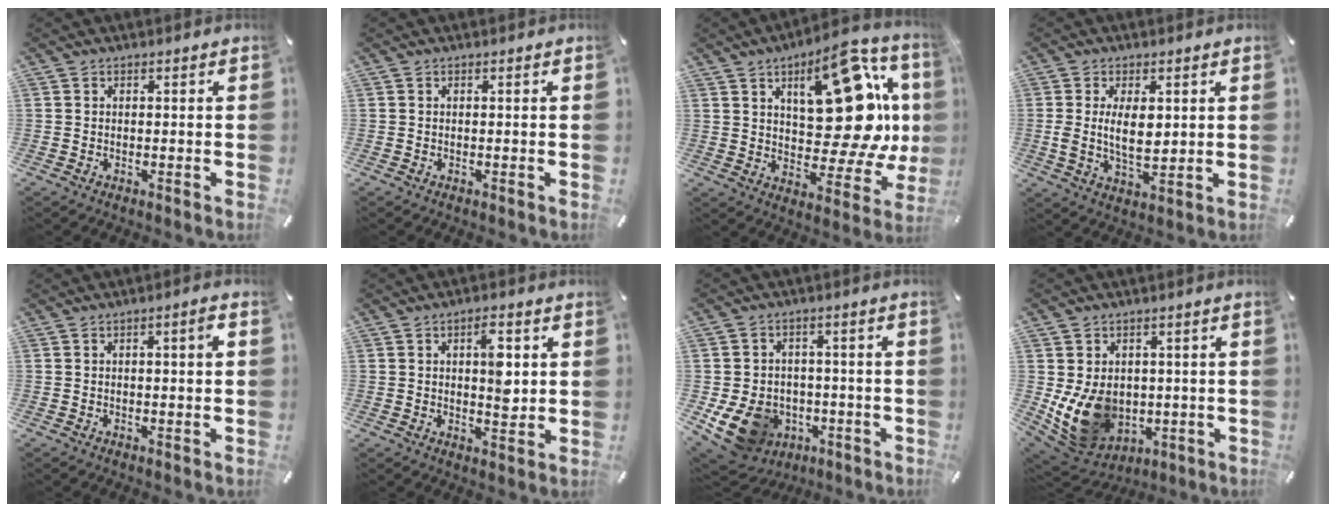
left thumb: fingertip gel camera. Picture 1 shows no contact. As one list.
[{"total": 0.0}, {"total": 24.6, "force": [7.6, 12.6, 19.7], "torque": [-0.257, -0.048, 0.126]}, {"total": 7.9, "force": [1.3, 4.0, 6.7], "torque": [-0.120, -0.010, 0.017]}, {"total": 2.6, "force": [0.3, 0.3, 2.5], "torque": [-0.046, 0.004, 0.003]}, {"total": 7.4, "force": [1.6, 3.6, 6.2], "torque": [-0.077, -0.010, 0.018]}, {"total": 11.8, "force": [-3.9, 9.9, 5.1], "torque": [-0.111, 0.016, -0.061]}, {"total": 13.0, "force": [-0.8, 10.7, 7.3], "torque": [-0.150, -0.017, -0.008]}]